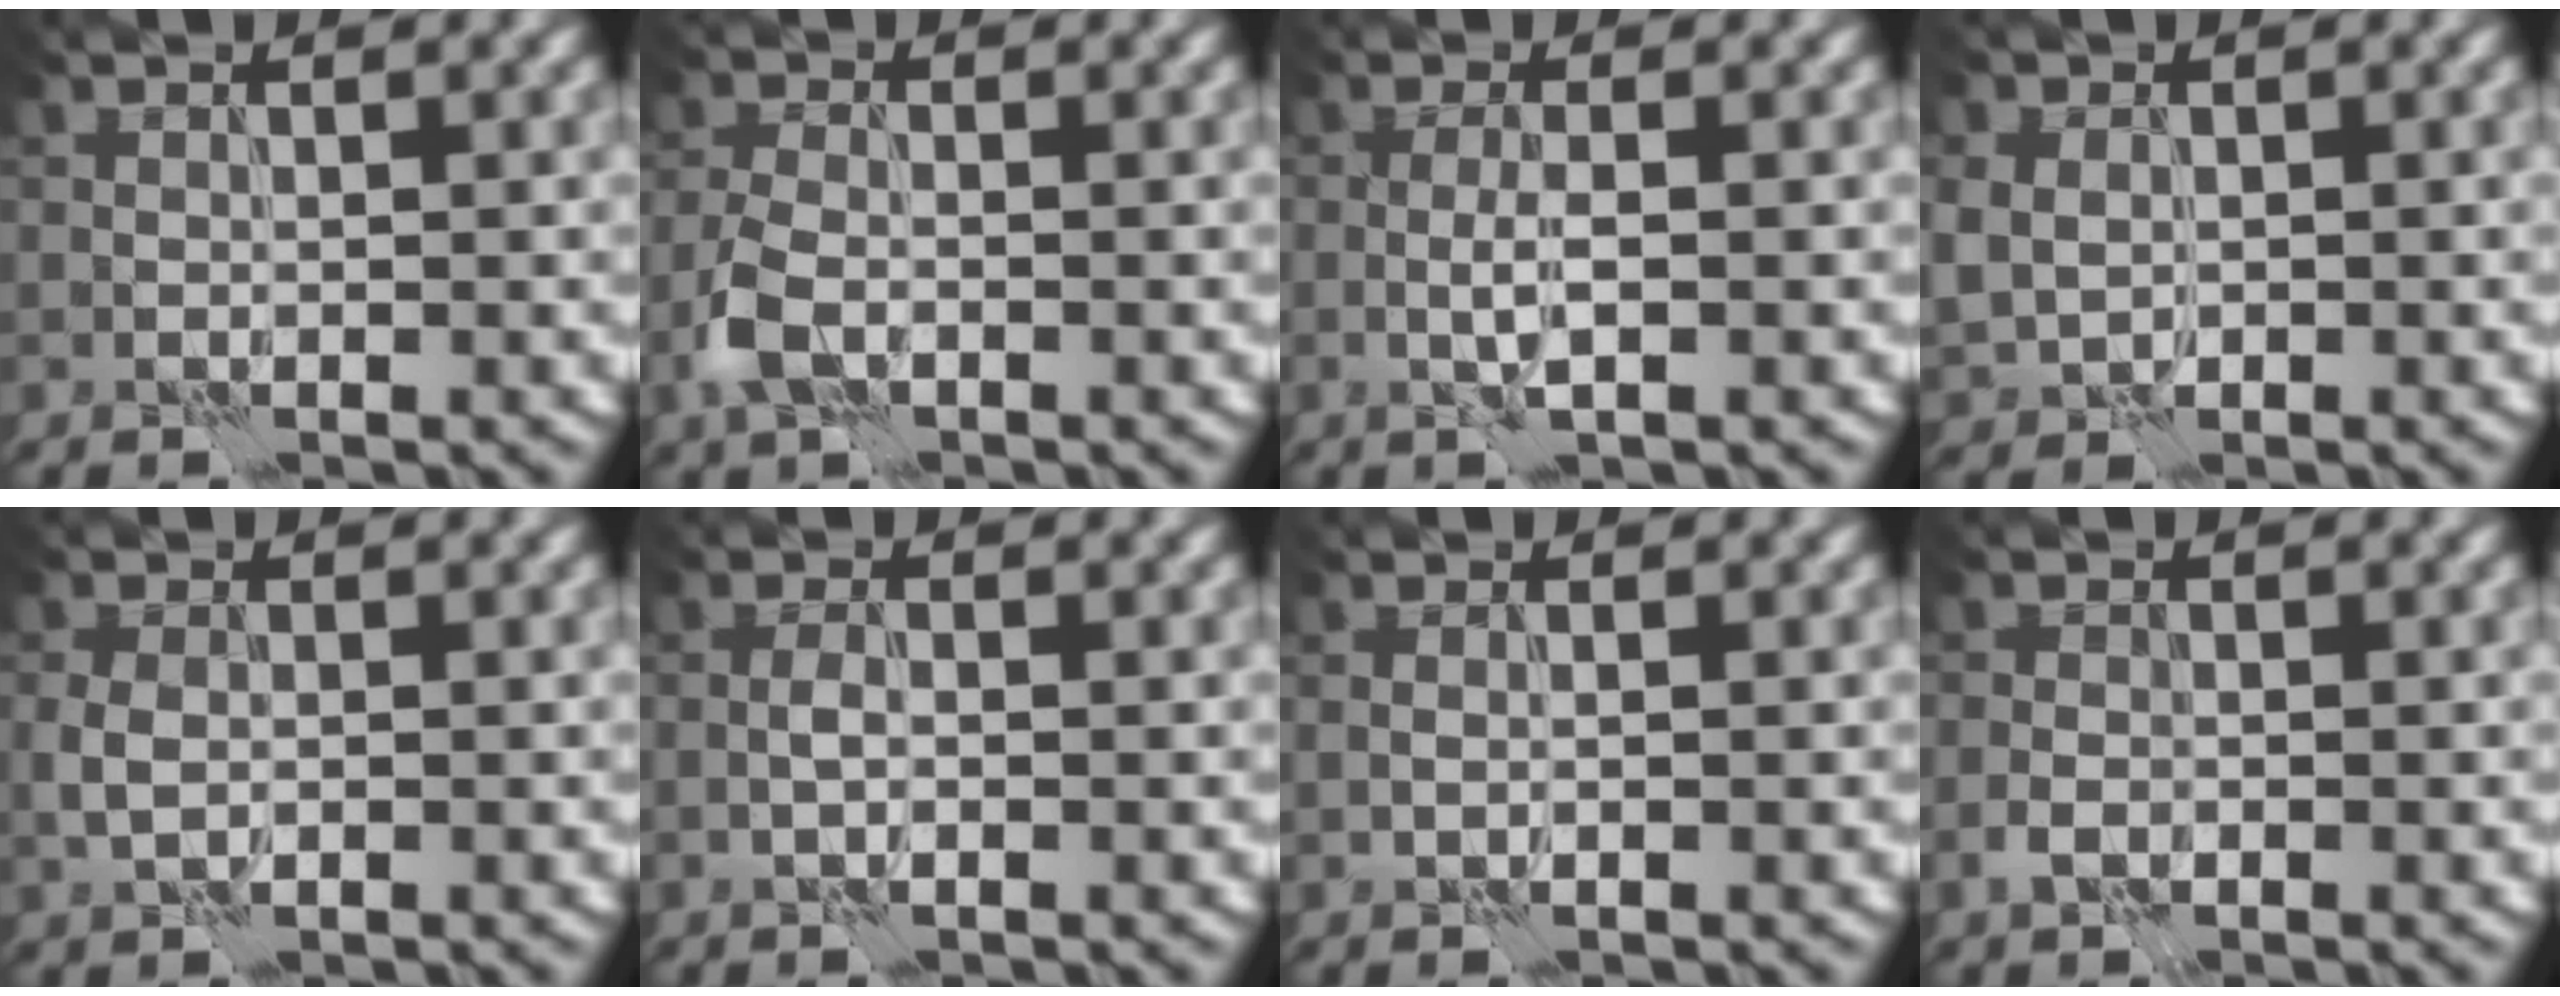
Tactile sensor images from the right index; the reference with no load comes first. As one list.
[{"total": 3.1, "force": [-1.4, 1.7, 2.2], "torque": [-0.052, -0.001, -0.035]}, {"total": 1.9, "force": [-0.3, 0.3, 1.8], "torque": [-0.037, 0.002, -0.010]}, {"total": 3.4, "force": [0.2, 2.9, 1.8], "torque": [-0.044, 0.002, 0.011]}, {"total": 1.8, "force": [-0.3, 1.2, 1.3], "torque": [-0.032, 0.000, -0.007]}, {"total": 1.2, "force": [-0.4, 0.3, 1.1], "torque": [-0.022, 0.003, -0.011]}, {"total": 0.5, "force": [0.1, 0.1, 0.5], "torque": [-0.012, -0.004, -0.001]}, {"total": 1.3, "force": [-0.7, 0.8, 0.8], "torque": [-0.015, 0.002, -0.016]}]